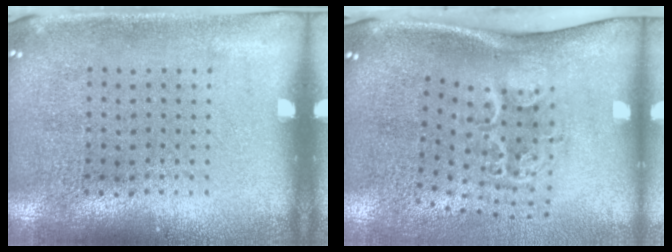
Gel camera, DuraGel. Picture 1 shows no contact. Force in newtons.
{"total": 2.2, "press": 1.3, "slide": 1.8}